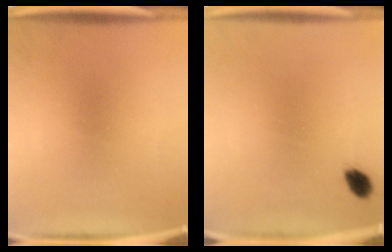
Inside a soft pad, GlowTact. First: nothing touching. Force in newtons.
{"total": 2.6}